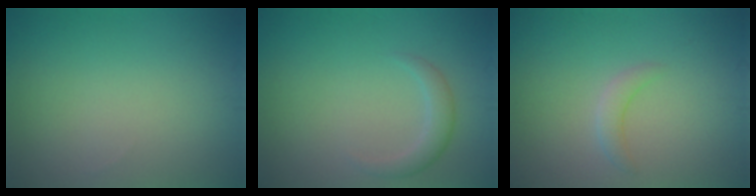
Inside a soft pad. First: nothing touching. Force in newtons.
{"total": 1.8, "press": 1.8, "slide": 0.1}
{"total": 1.3, "press": 1.3, "slide": 0.2}